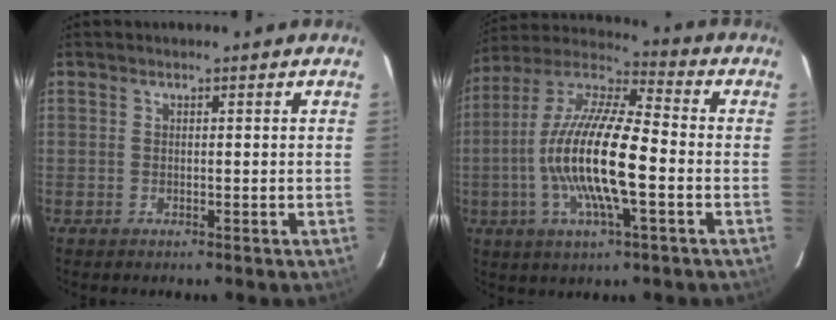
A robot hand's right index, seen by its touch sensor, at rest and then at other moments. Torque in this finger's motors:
{"motor_torque": [1.39, -0.75, 1.05, 0.21]}